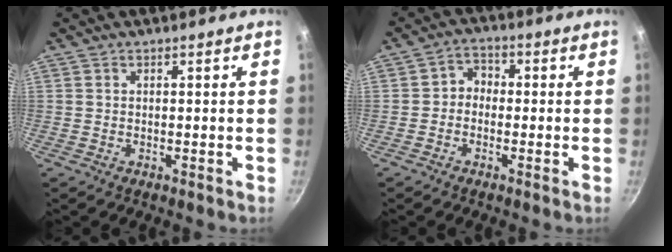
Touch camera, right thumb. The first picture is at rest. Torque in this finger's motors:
{"motor_torque": [-0.33, 0.19, -0.17, 0.06, -0.01]}